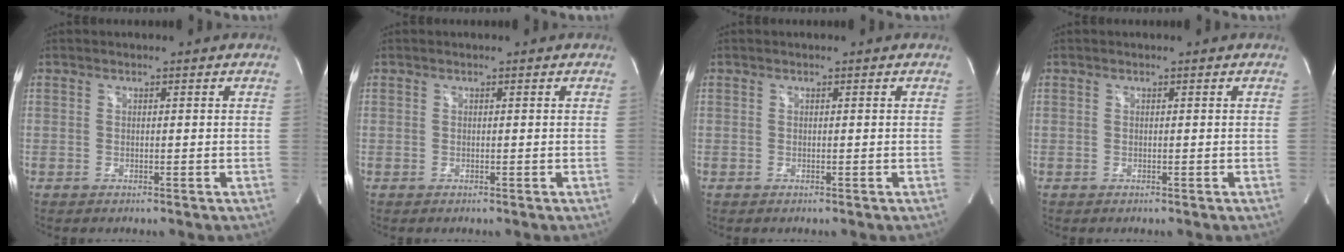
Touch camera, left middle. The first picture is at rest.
{"total": 0.0}
{"total": 0.0}
{"total": 0.0}